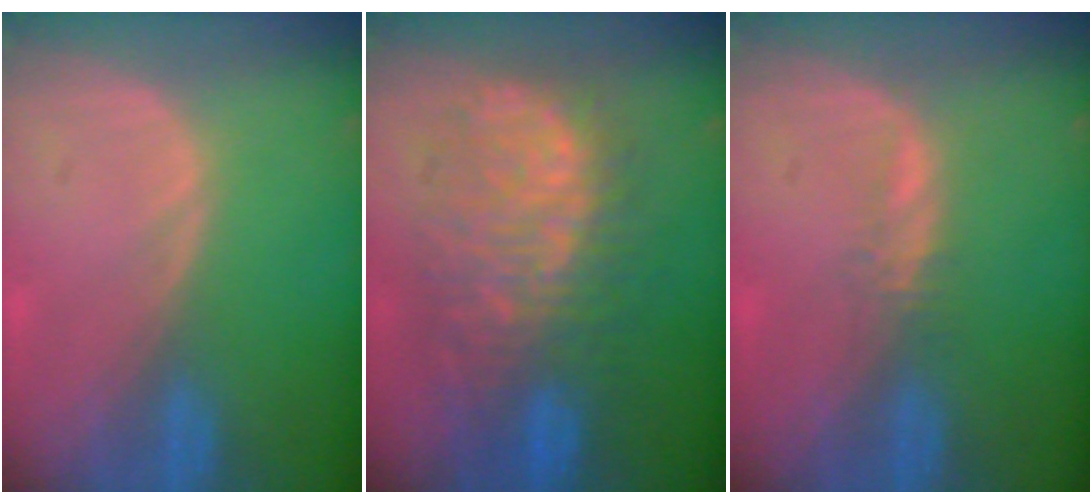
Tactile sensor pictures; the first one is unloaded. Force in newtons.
{"total": 11.9, "press": 11.8, "slide": 1.4}
{"total": 1.3, "press": 1.2, "slide": 0.5}